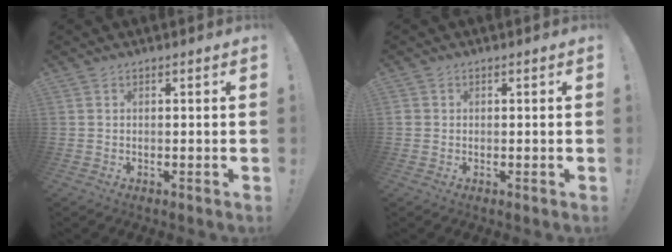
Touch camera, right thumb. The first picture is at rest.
{"total": 1.2, "force": [0.0, 1.2, 0.2], "torque": [-0.011, 0.006, 0.002]}